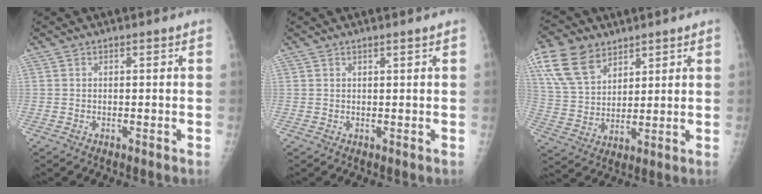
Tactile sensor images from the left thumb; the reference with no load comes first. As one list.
[{"total": 1.2, "force": [0.8, -0.2, 0.9], "torque": [-0.016, -0.005, 0.016]}, {"total": 14.1, "force": [8.1, 8.9, 7.4], "torque": [-0.131, -0.014, 0.162]}]